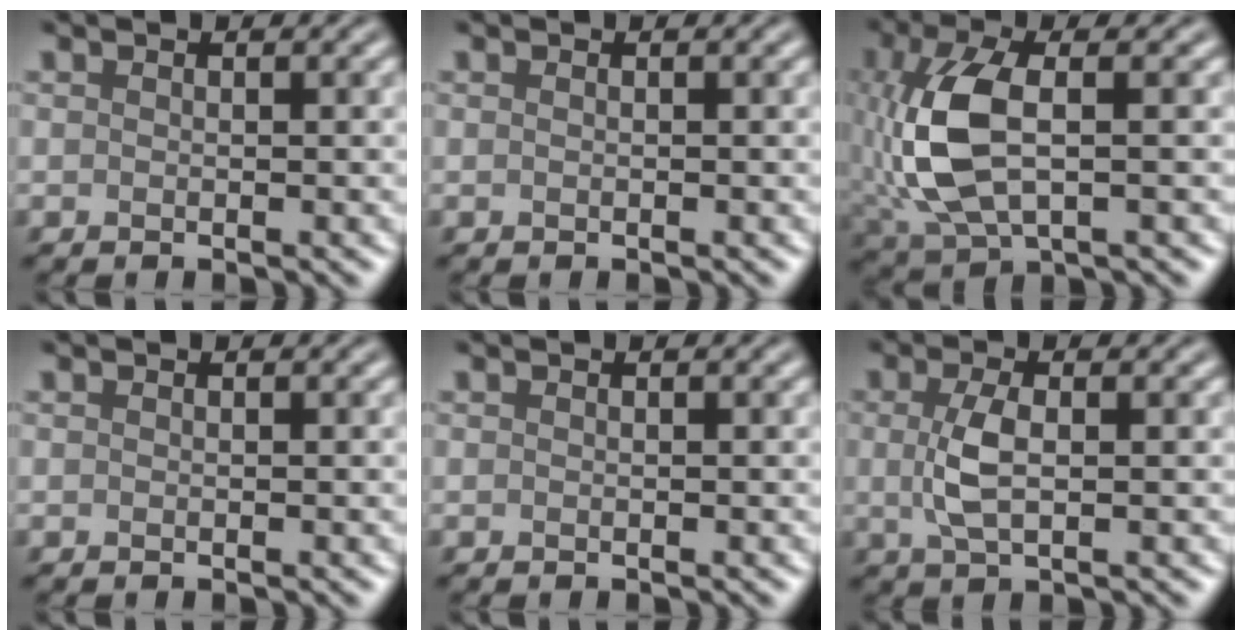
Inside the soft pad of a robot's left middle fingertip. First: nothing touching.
{"total": 0.0}
{"total": 7.8, "force": [-0.4, 3.9, 6.7], "torque": [-0.164, 0.003, -0.006]}
{"total": 0.0}
{"total": 0.0}
{"total": 3.2, "force": [0.2, 1.3, 2.9], "torque": [-0.071, 0.000, 0.002]}